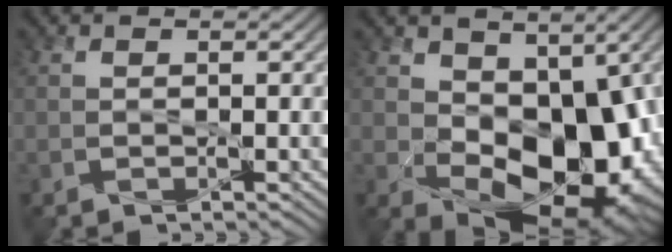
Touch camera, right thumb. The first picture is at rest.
{"total": 13.5, "force": [-0.6, 8.6, 10.4], "torque": [-0.143, -0.032, 0.005]}